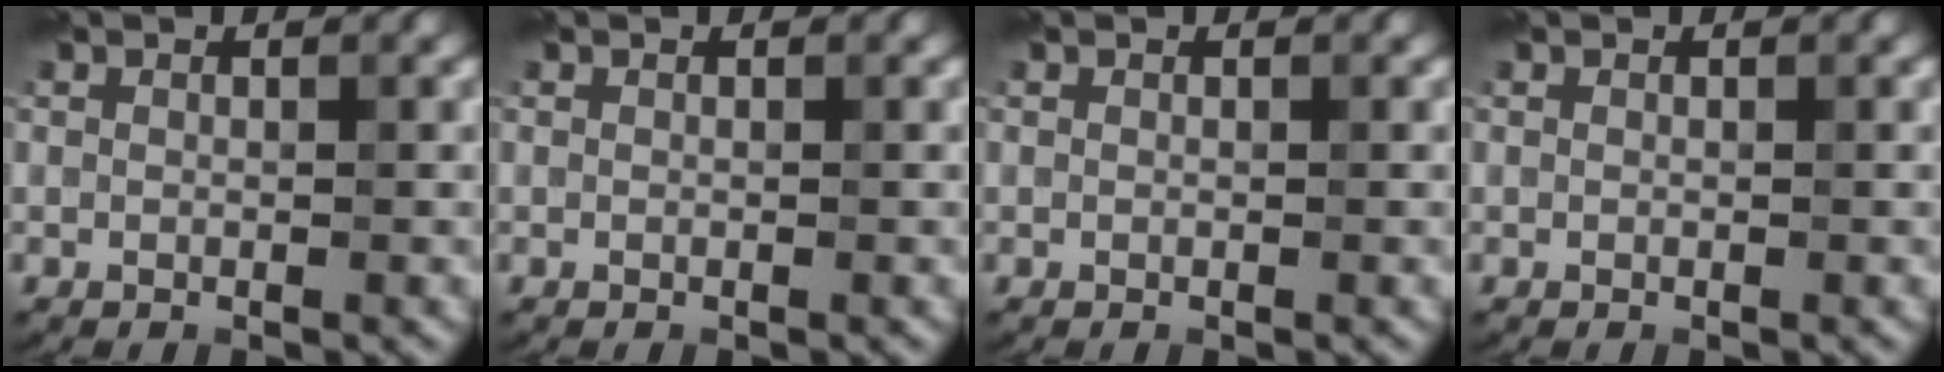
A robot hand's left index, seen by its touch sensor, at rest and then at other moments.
{"total": 0.0}
{"total": 0.0}
{"total": 0.0}